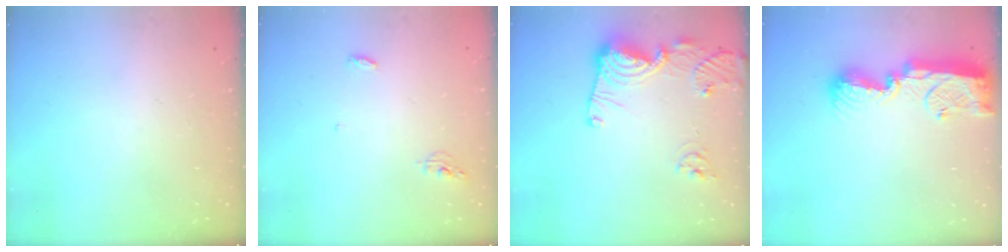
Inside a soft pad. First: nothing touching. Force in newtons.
{"total": 4.1, "press": 4.0, "slide": 0.9}
{"total": 15.3, "press": 15.2, "slide": 1.7}
{"total": 12.8, "press": 12.7, "slide": 1.1}